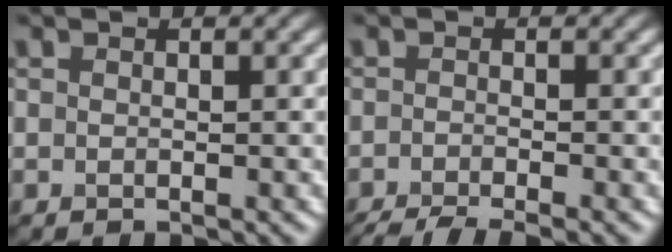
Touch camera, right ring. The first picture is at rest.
{"total": 4.6, "force": [-3.5, 0.8, 2.8], "torque": [-0.043, -0.006, -0.065]}